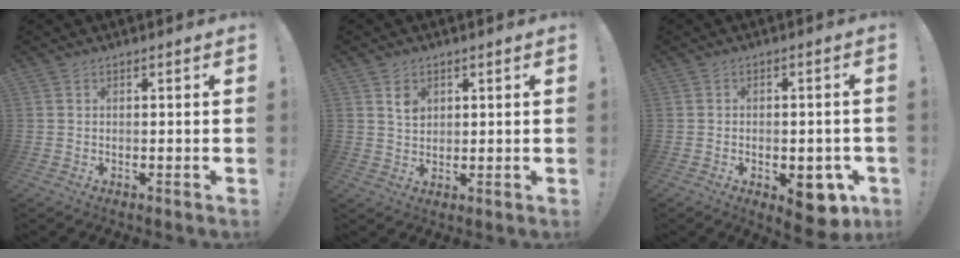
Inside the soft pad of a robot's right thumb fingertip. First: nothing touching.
{"total": 4.4, "force": [2.2, 3.5, 1.5], "torque": [-0.012, -0.012, 0.038]}
{"total": 8.5, "force": [-3.4, 4.7, 6.2], "torque": [-0.050, 0.012, -0.049]}